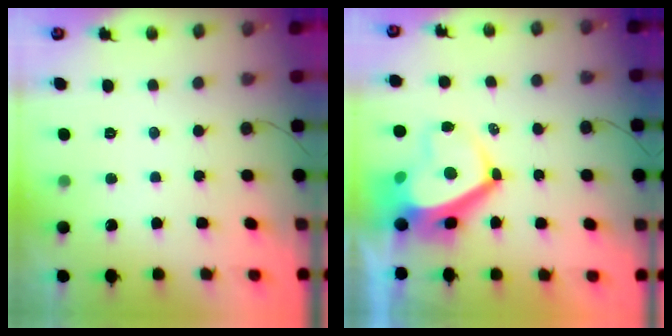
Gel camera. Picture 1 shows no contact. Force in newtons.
{"total": 9.5, "press": 9.5, "slide": 0.8}